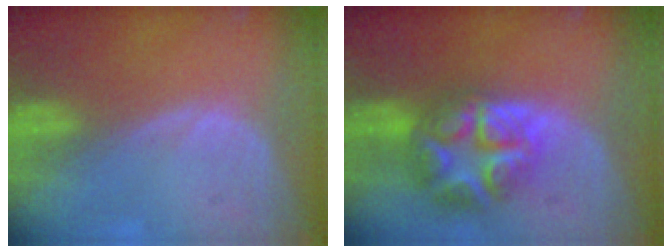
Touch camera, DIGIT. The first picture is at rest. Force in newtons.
{"total": 8.9, "press": 8.9, "slide": 0.5}